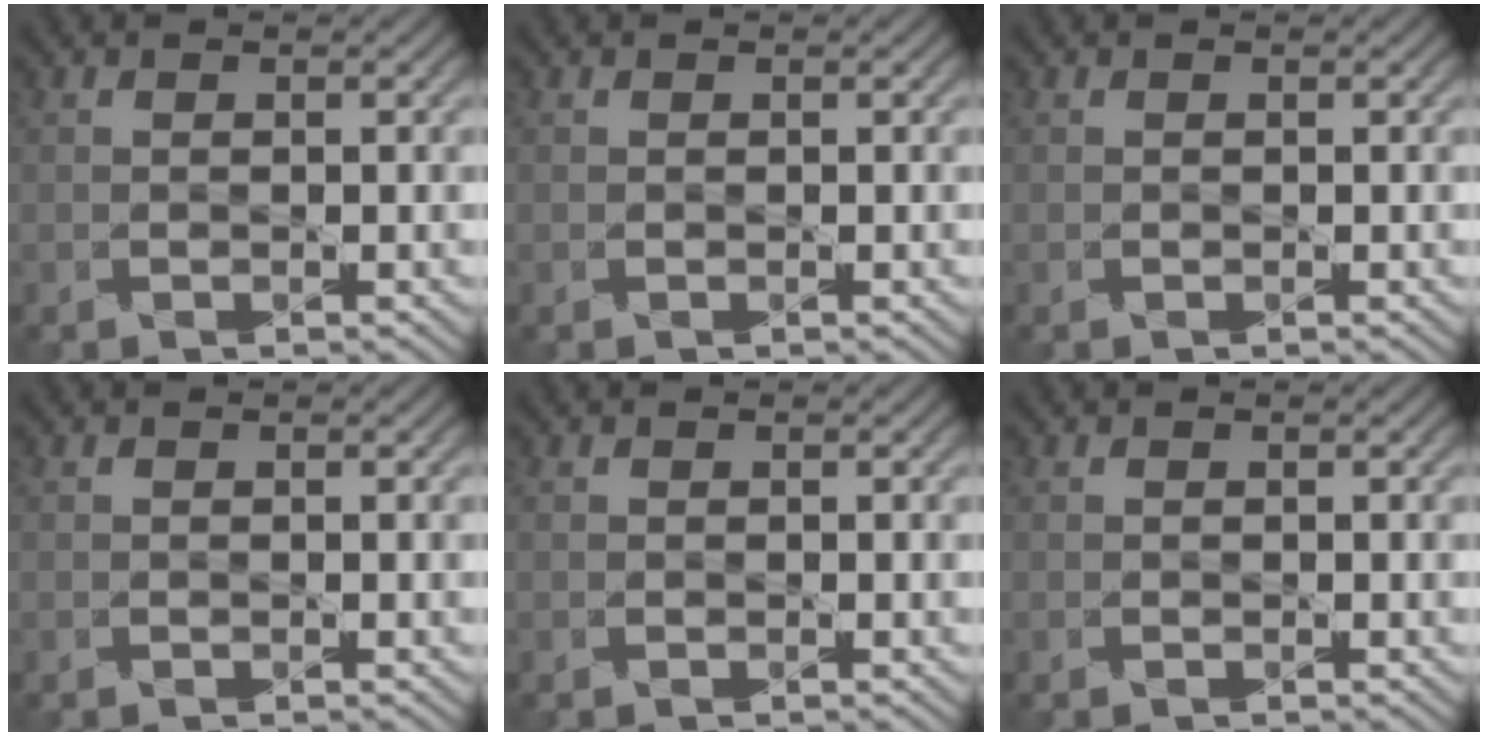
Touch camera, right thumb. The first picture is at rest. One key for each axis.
{"total": 0.0}
{"total": 0.0}
{"total": 0.0}
{"total": 0.0}
{"total": 0.0}